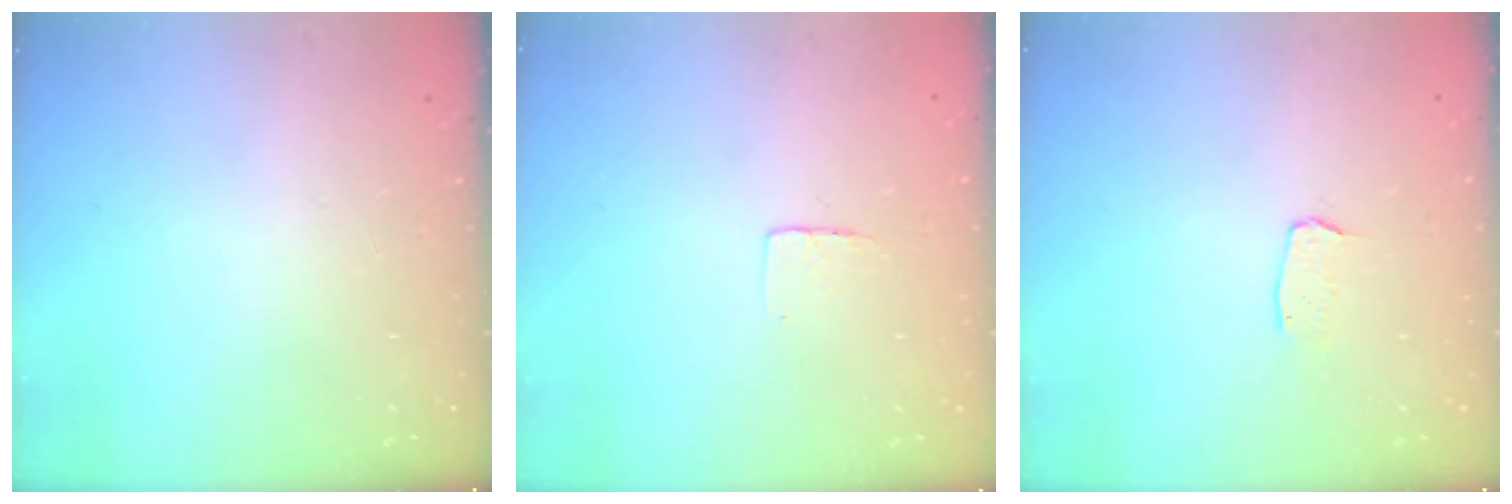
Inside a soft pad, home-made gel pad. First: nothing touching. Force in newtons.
{"total": 3.5, "press": 3.5, "slide": 0.3}
{"total": 2.9, "press": 2.9, "slide": 0.2}